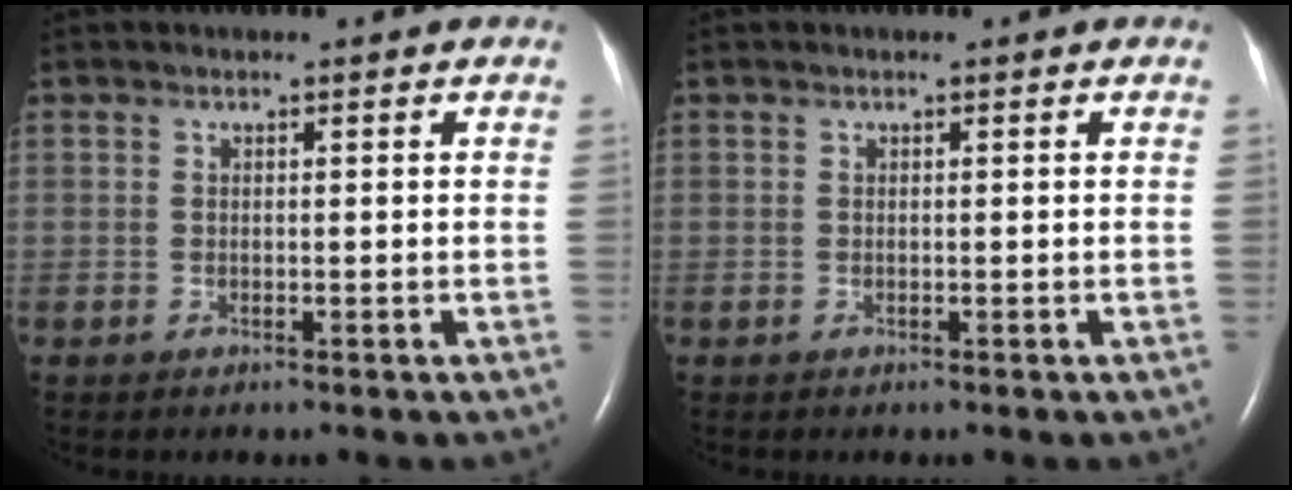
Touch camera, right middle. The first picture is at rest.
{"total": 0.0}